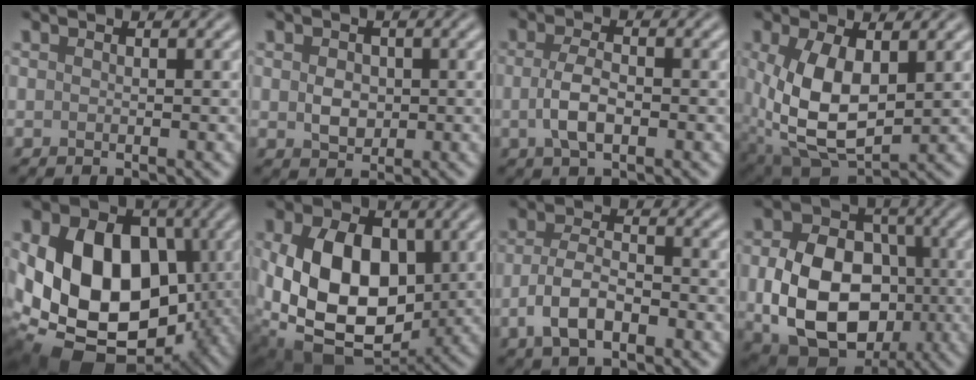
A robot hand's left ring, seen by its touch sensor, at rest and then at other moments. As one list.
[{"total": 2.4, "force": [0.1, 1.8, 1.5], "torque": [-0.028, -0.002, 0.001]}, {"total": 3.2, "force": [-0.6, 1.5, 2.8], "torque": [-0.059, -0.002, -0.013]}, {"total": 8.5, "force": [0.6, 4.6, 7.1], "torque": [-0.160, -0.008, 0.017]}, {"total": 15.4, "force": [-0.7, 11.2, 10.5], "torque": [-0.178, -0.008, -0.020]}, {"total": 12.7, "force": [0.4, 8.9, 9.0], "torque": [-0.181, -0.020, 0.015]}, {"total": 4.5, "force": [-1.8, 2.2, 3.5], "torque": [-0.068, 0.002, -0.040]}, {"total": 11.6, "force": [-1.7, 8.6, 7.6], "torque": [-0.138, -0.017, -0.032]}]